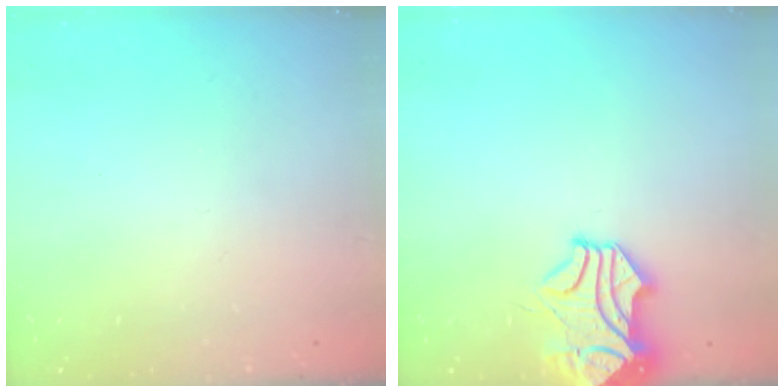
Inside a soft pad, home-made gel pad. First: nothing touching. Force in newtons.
{"total": 2.0, "press": 1.3, "slide": 1.5}